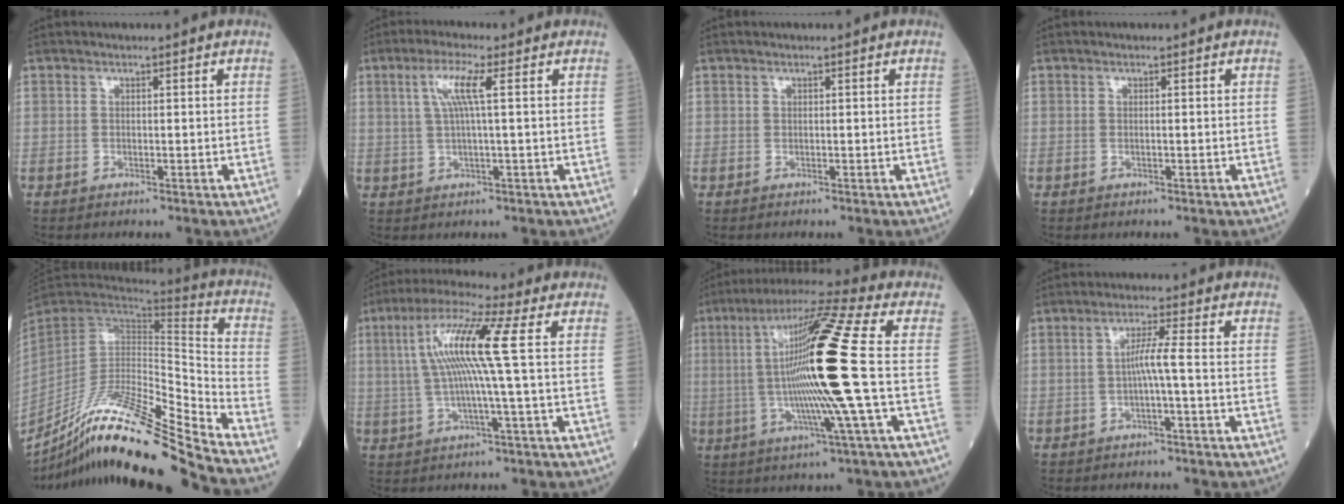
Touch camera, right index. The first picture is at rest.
{"total": 5.0, "force": [1.4, -0.3, 4.8], "torque": [-0.103, 0.010, 0.031]}
{"total": 0.0}
{"total": 0.0}
{"total": 22.8, "force": [-19.4, -1.5, 11.9], "torque": [-0.214, -0.024, -0.344]}
{"total": 10.8, "force": [1.5, -1.0, 10.6], "torque": [-0.212, 0.019, 0.027]}
{"total": 19.8, "force": [0.3, -1.2, 19.8], "torque": [-0.375, 0.005, -0.010]}
{"total": 3.4, "force": [-0.7, -0.7, 3.2], "torque": [-0.062, 0.007, -0.010]}